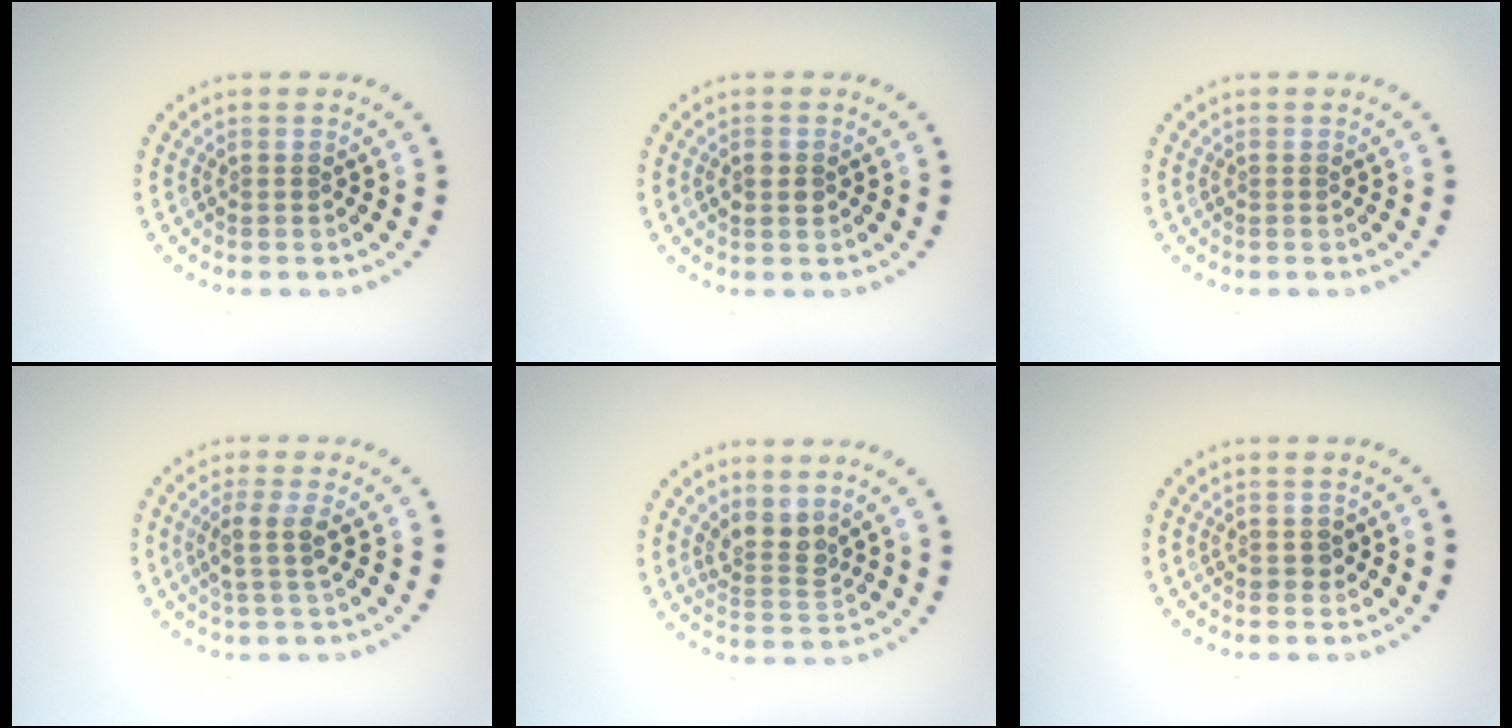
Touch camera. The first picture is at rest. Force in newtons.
{"total": 1.1, "press": 1.1, "slide": 0.1}
{"total": 0.0}
{"total": 2.3, "press": 1.8, "slide": 1.3}
{"total": 2.6, "press": 1.9, "slide": 1.7}
{"total": 0.7, "press": 0.7, "slide": 0.0}